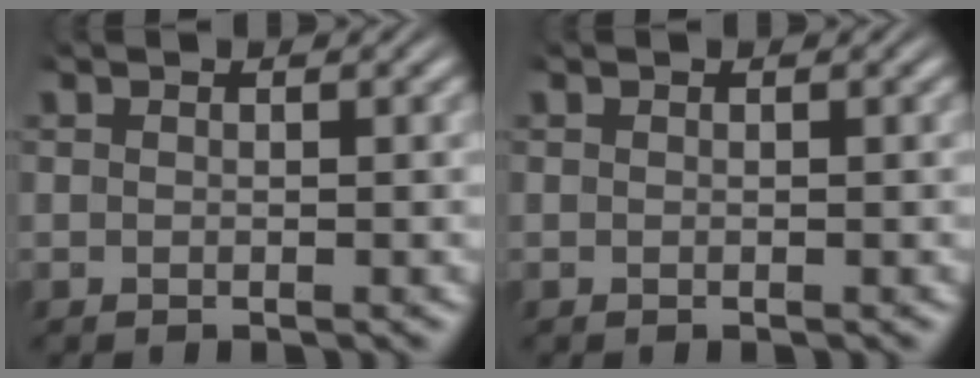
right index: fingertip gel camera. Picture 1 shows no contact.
{"total": 0.0}